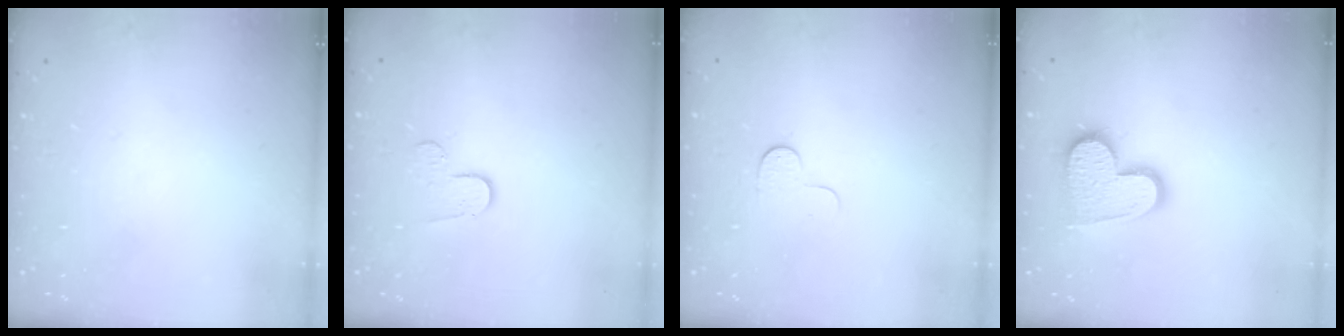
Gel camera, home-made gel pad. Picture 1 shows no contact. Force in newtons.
{"total": 5.5, "press": 5.5, "slide": 0.5}
{"total": 3.9, "press": 3.9, "slide": 0.3}
{"total": 13.8, "press": 13.8, "slide": 1.1}